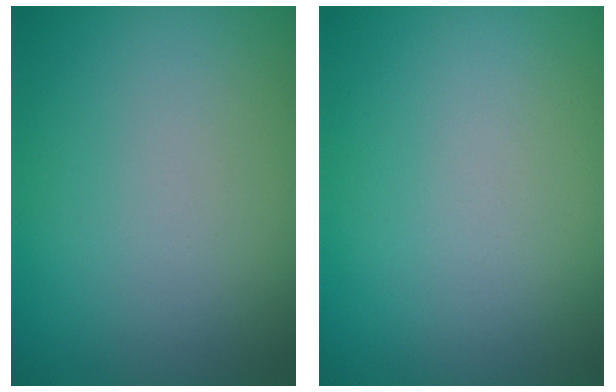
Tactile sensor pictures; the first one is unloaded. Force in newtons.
{"total": 0.0}